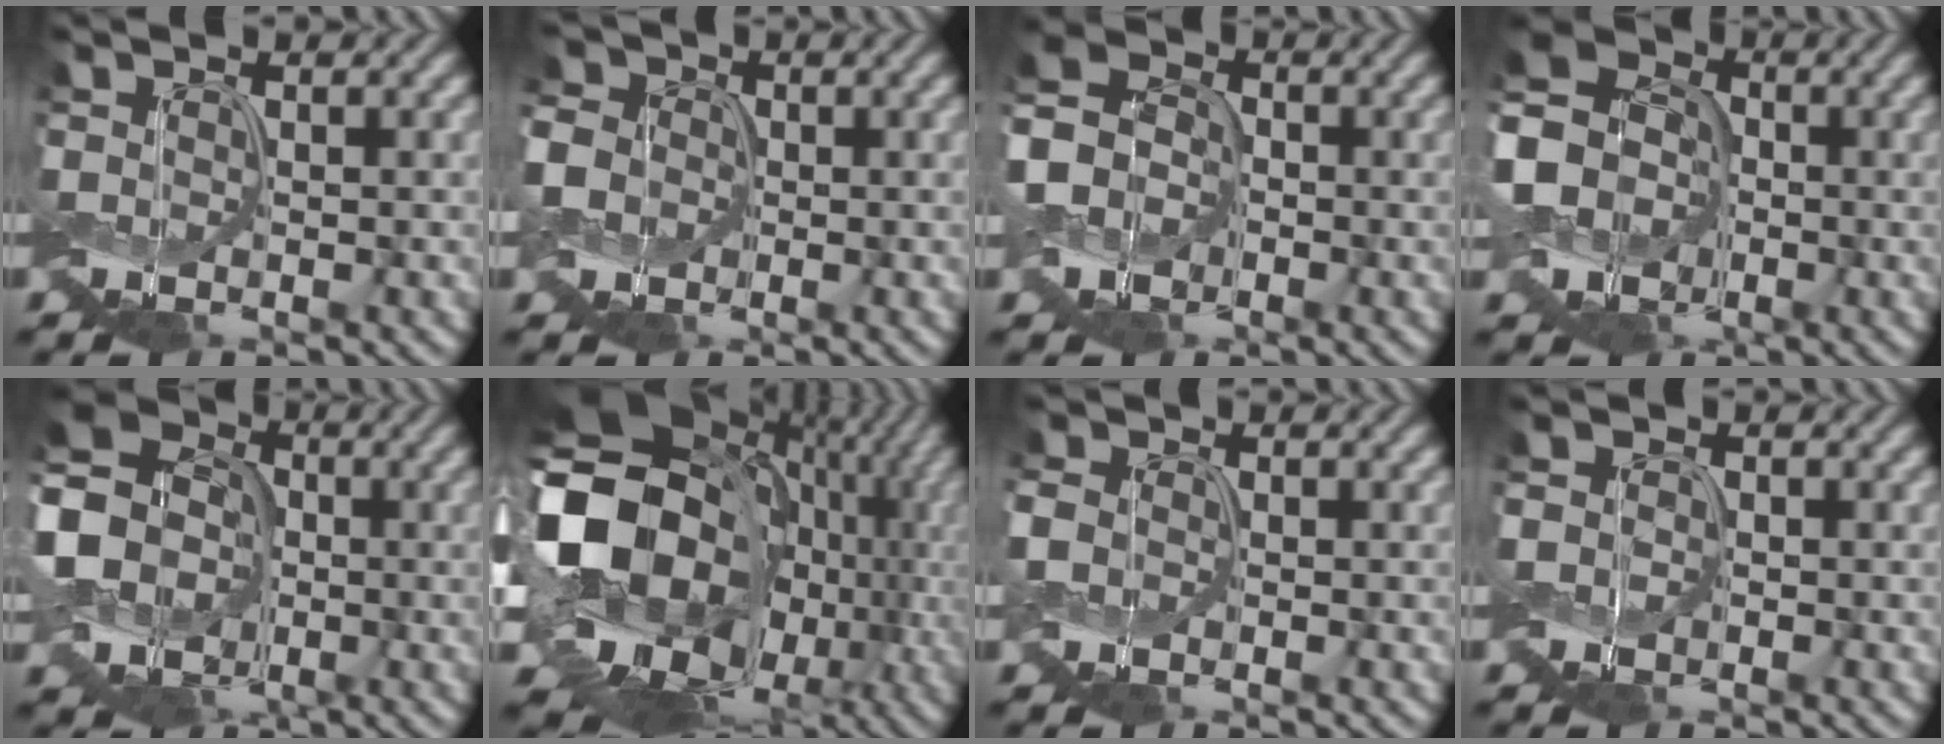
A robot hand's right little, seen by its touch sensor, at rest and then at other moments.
{"total": 6.7, "force": [-0.1, 6.0, 2.9], "torque": [-0.080, 0.018, -0.030]}
{"total": 5.7, "force": [-1.8, 4.7, 2.7], "torque": [-0.073, 0.000, -0.052]}
{"total": 9.6, "force": [-2.2, 8.1, 4.7], "torque": [-0.110, -0.006, -0.080]}
{"total": 11.4, "force": [-1.8, 9.8, 5.6], "torque": [-0.137, -0.005, -0.070]}
{"total": 17.5, "force": [-0.3, 14.2, 10.2], "torque": [-0.179, -0.021, 0.017]}
{"total": 2.2, "force": [-0.3, 2.0, 0.9], "torque": [-0.040, 0.005, -0.009]}
{"total": 1.4, "force": [-0.2, 1.3, 0.4], "torque": [-0.014, 0.001, -0.009]}